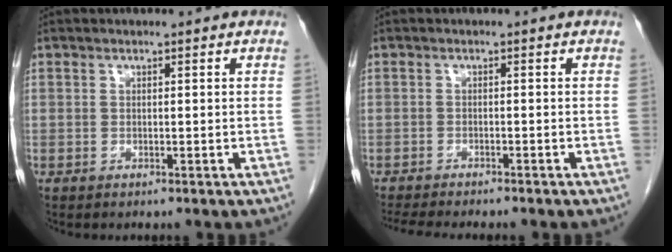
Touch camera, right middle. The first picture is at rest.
{"total": 8.7, "force": [-7.5, 1.3, 4.3], "torque": [-0.057, -0.009, -0.105]}